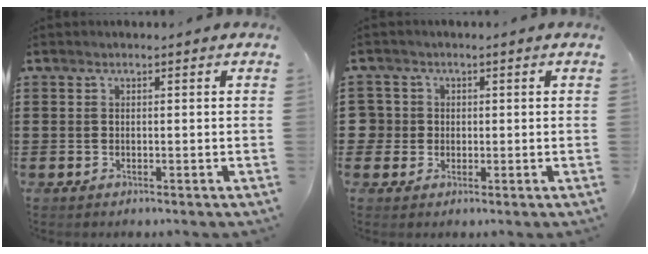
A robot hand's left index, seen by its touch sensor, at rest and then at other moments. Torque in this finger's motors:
{"motor_torque": [0.00, 0.01, 0.00, -0.04]}